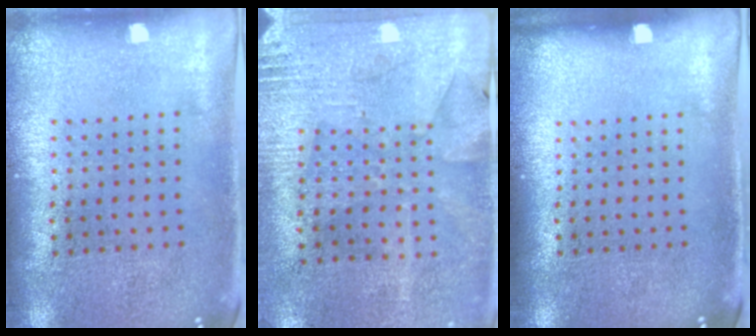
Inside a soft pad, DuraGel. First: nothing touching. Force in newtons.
{"total": 2.8, "press": 2.5, "slide": 1.1}
{"total": 0.0}